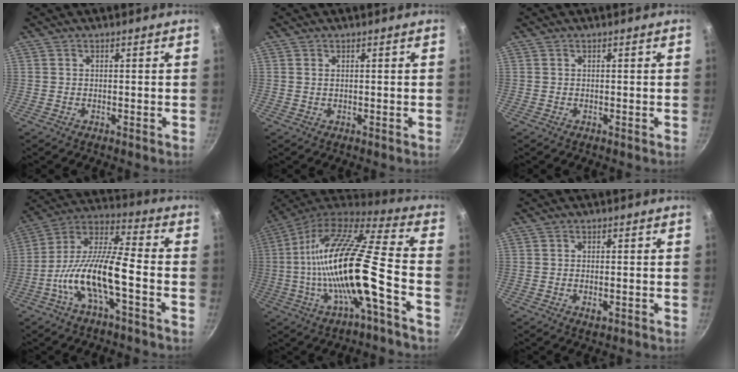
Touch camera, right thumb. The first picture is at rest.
{"total": 0.6, "force": [0.3, 0.2, 0.4], "torque": [-0.008, 0.001, 0.005]}
{"total": 0.0}
{"total": 15.3, "force": [-5.1, 4.5, 13.7], "torque": [-0.258, 0.044, -0.109]}
{"total": 22.3, "force": [-5.3, 4.5, 21.2], "torque": [-0.371, 0.031, -0.105]}
{"total": 1.9, "force": [-0.5, 0.9, 1.6], "torque": [-0.030, -0.001, -0.007]}